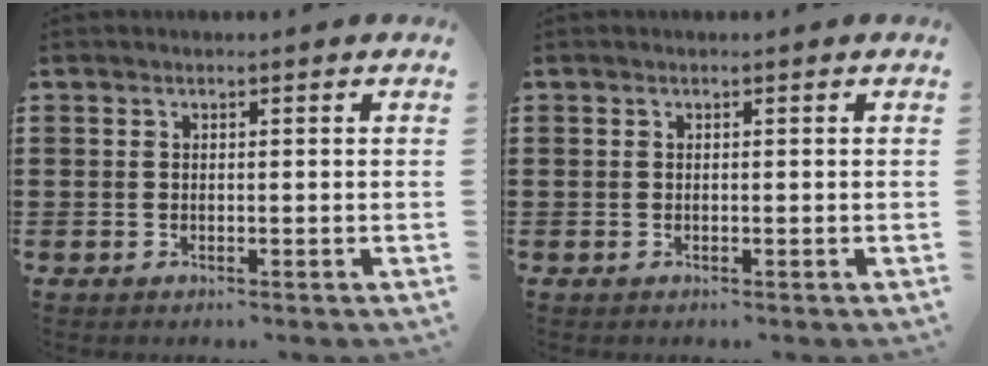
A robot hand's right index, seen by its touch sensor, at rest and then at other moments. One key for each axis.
{"total": 0.0}